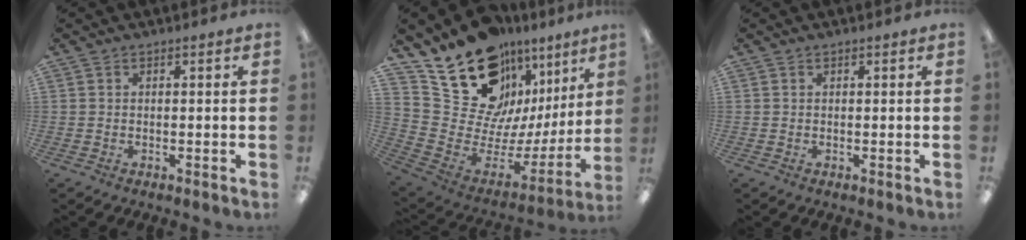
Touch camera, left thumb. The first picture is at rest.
{"total": 18.9, "force": [13.9, 11.2, 6.2], "torque": [-0.099, -0.126, 0.277]}
{"total": 0.0}